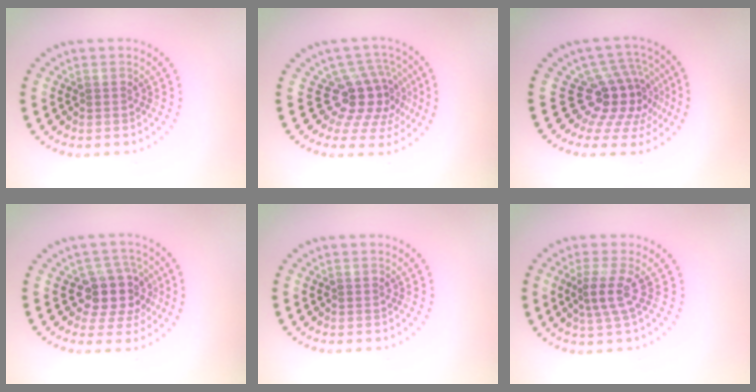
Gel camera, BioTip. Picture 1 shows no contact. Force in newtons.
{"total": 4.7, "press": 3.5, "slide": 3.2}
{"total": 5.0, "press": 3.6, "slide": 3.4}
{"total": 4.0, "press": 3.2, "slide": 2.3}
{"total": 0.0}
{"total": 2.4, "press": 1.7, "slide": 1.8}